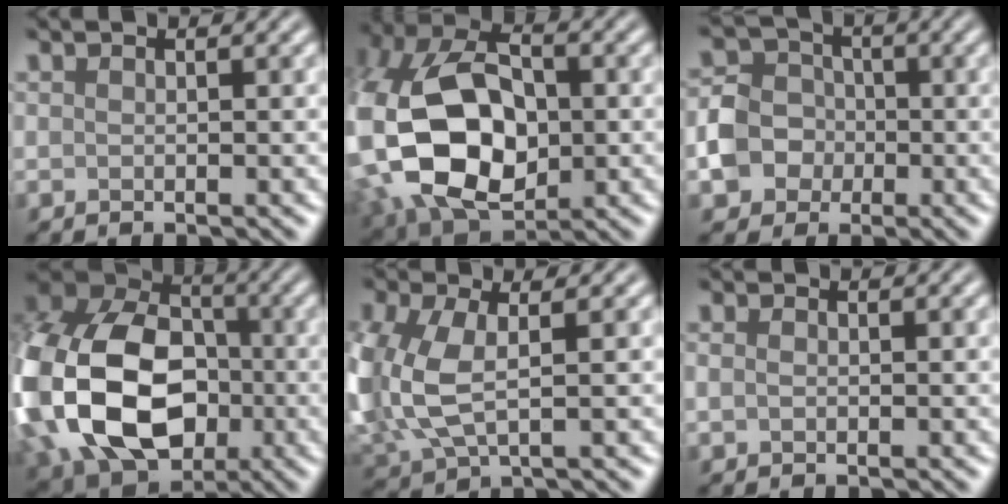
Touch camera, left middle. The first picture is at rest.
{"total": 16.9, "force": [-0.9, 12.2, 11.7], "torque": [-0.264, -0.033, 0.005]}
{"total": 6.1, "force": [-1.6, 5.4, 2.4], "torque": [-0.029, -0.001, -0.046]}
{"total": 19.5, "force": [-3.7, 14.8, 12.2], "torque": [-0.291, -0.019, -0.078]}
{"total": 7.8, "force": [0.1, 4.4, 6.4], "torque": [-0.183, -0.003, 0.003]}
{"total": 1.0, "force": [0.0, 0.8, 0.5], "torque": [-0.009, 0.000, -0.002]}